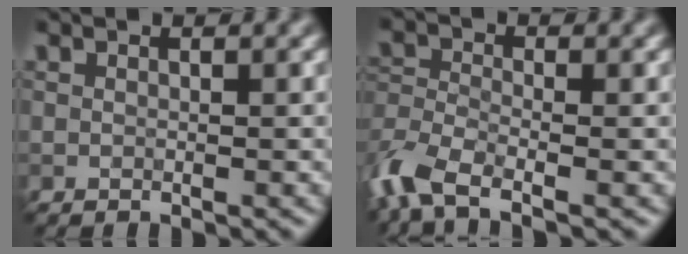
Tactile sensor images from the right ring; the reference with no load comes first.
{"total": 5.8, "force": [-3.8, 2.3, 3.6], "torque": [-0.085, -0.008, -0.092]}